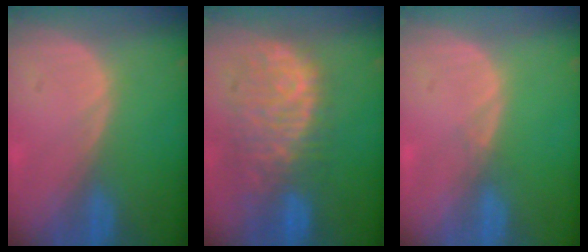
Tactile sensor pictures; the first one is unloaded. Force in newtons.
{"total": 10.9, "press": 9.5, "slide": 5.4}
{"total": 0.6, "press": 0.6, "slide": 0.2}